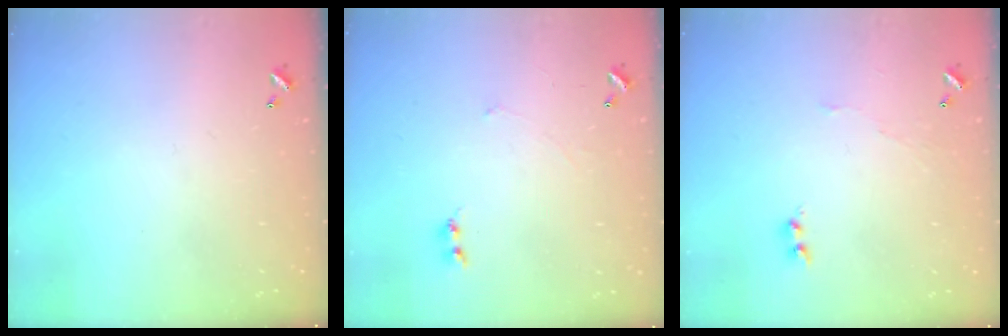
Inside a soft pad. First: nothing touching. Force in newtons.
{"total": 1.6, "press": 1.5, "slide": 0.5}
{"total": 3.8, "press": 3.7, "slide": 0.6}